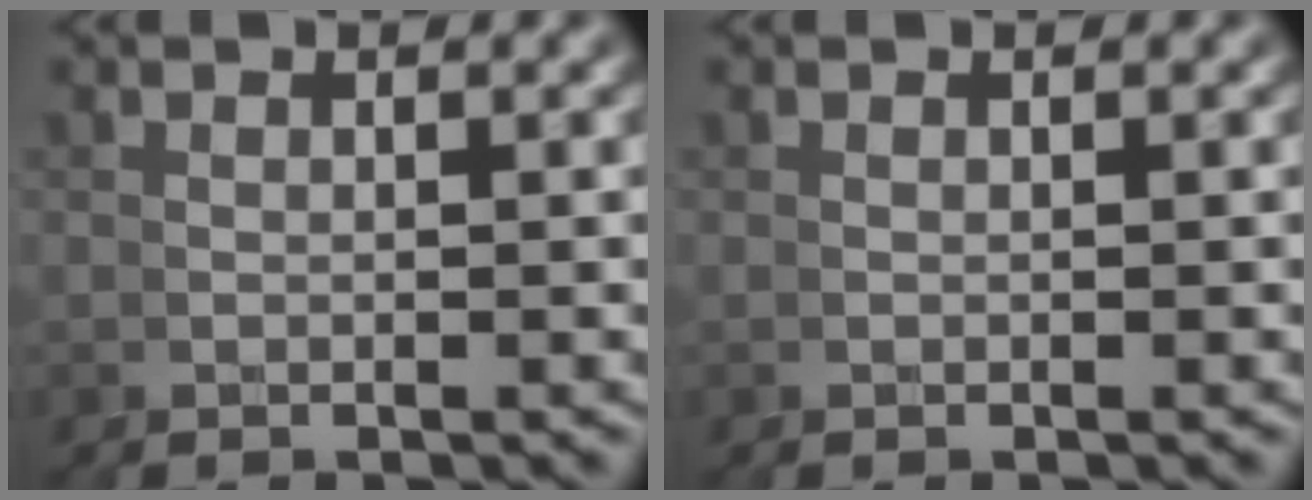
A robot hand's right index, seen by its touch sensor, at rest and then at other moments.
{"total": 0.0}